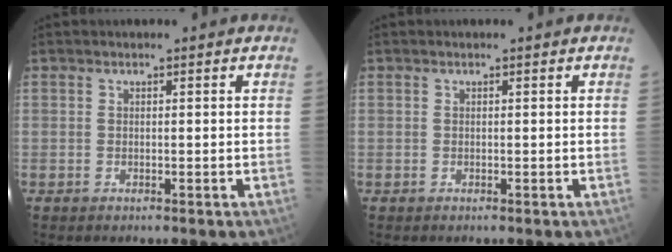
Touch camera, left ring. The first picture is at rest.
{"total": 0.0}